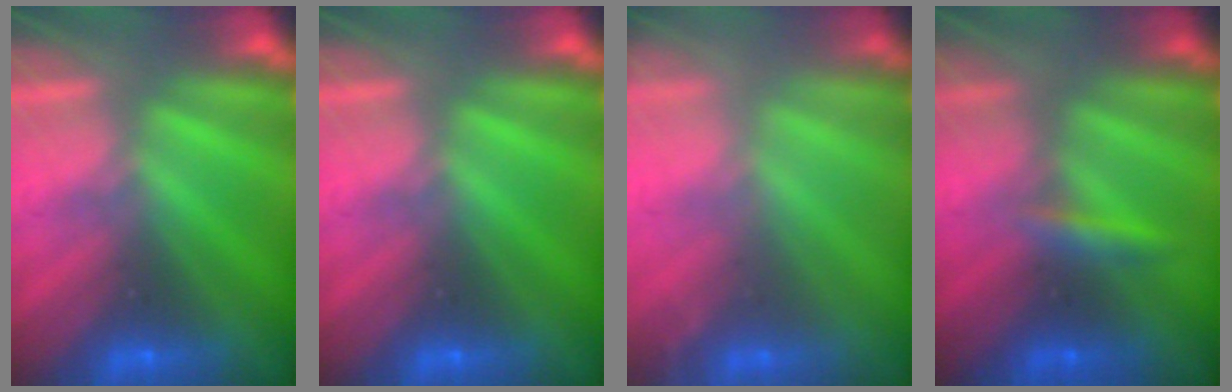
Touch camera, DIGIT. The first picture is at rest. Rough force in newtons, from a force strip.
{"total": 0.0}
{"total": 1.5}
{"total": 2.4}